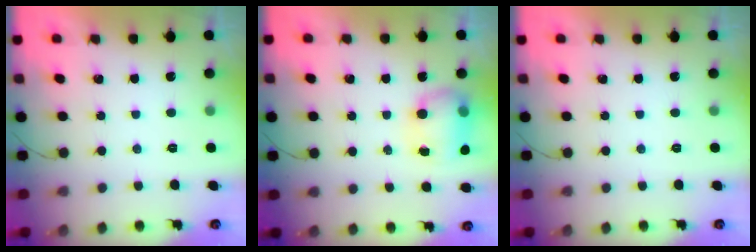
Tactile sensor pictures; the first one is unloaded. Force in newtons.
{"total": 11.9, "press": 9.5, "slide": 7.1}
{"total": 0.0}